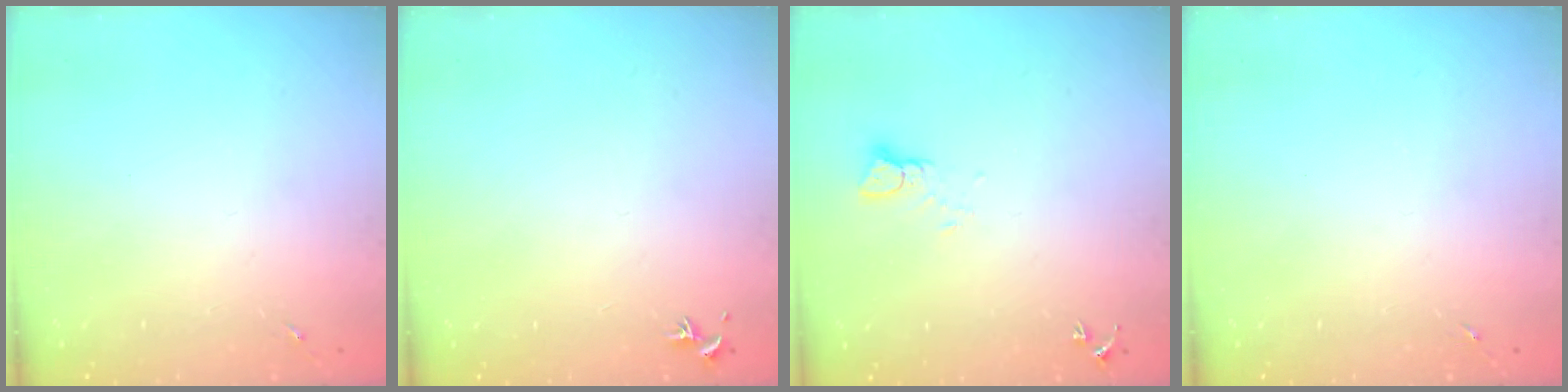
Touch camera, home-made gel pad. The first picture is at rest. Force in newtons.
{"total": 0.8, "press": 0.7, "slide": 0.3}
{"total": 3.1, "press": 3.1, "slide": 0.2}
{"total": 0.0}